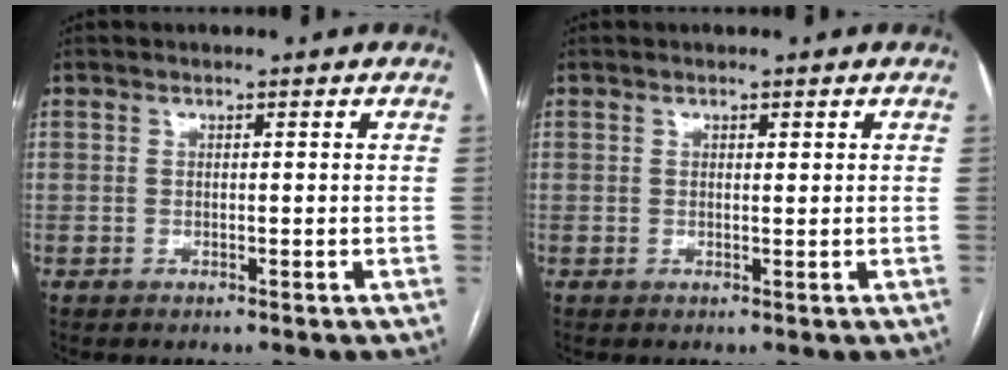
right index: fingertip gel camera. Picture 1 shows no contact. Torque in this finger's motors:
{"motor_torque": [-0.03, 0.23, -0.01, 0.00]}